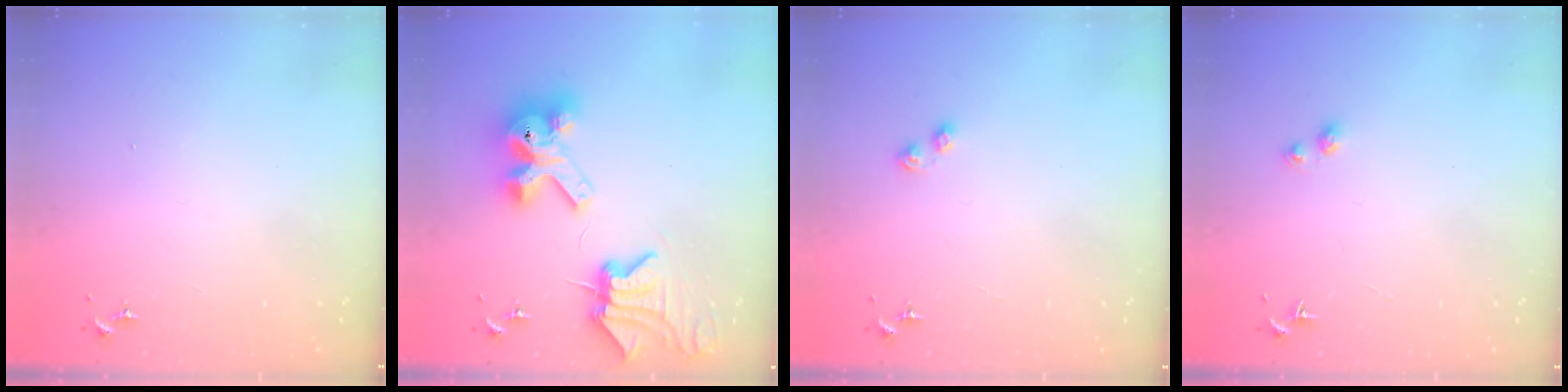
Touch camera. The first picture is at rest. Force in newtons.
{"total": 14.5, "press": 14.4, "slide": 1.7}
{"total": 3.4, "press": 3.4, "slide": 0.5}
{"total": 2.7, "press": 2.7, "slide": 0.3}